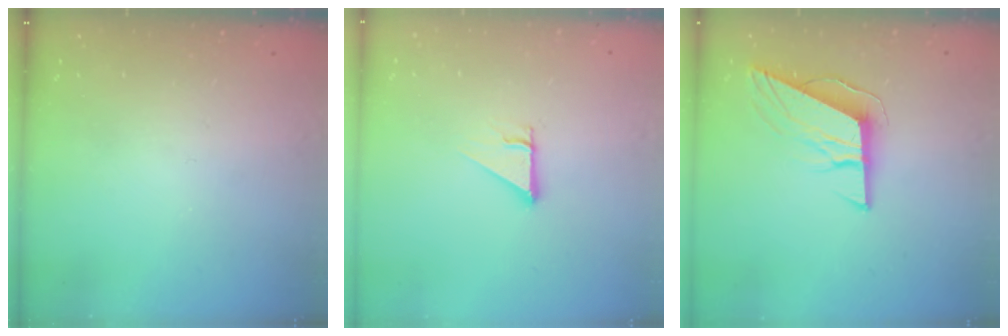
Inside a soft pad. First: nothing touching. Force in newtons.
{"total": 2.5, "press": 2.5, "slide": 0.2}
{"total": 9.7, "press": 9.4, "slide": 2.3}